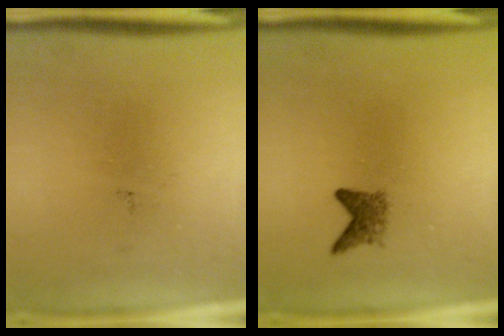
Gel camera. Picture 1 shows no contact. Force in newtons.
{"total": 2.2}